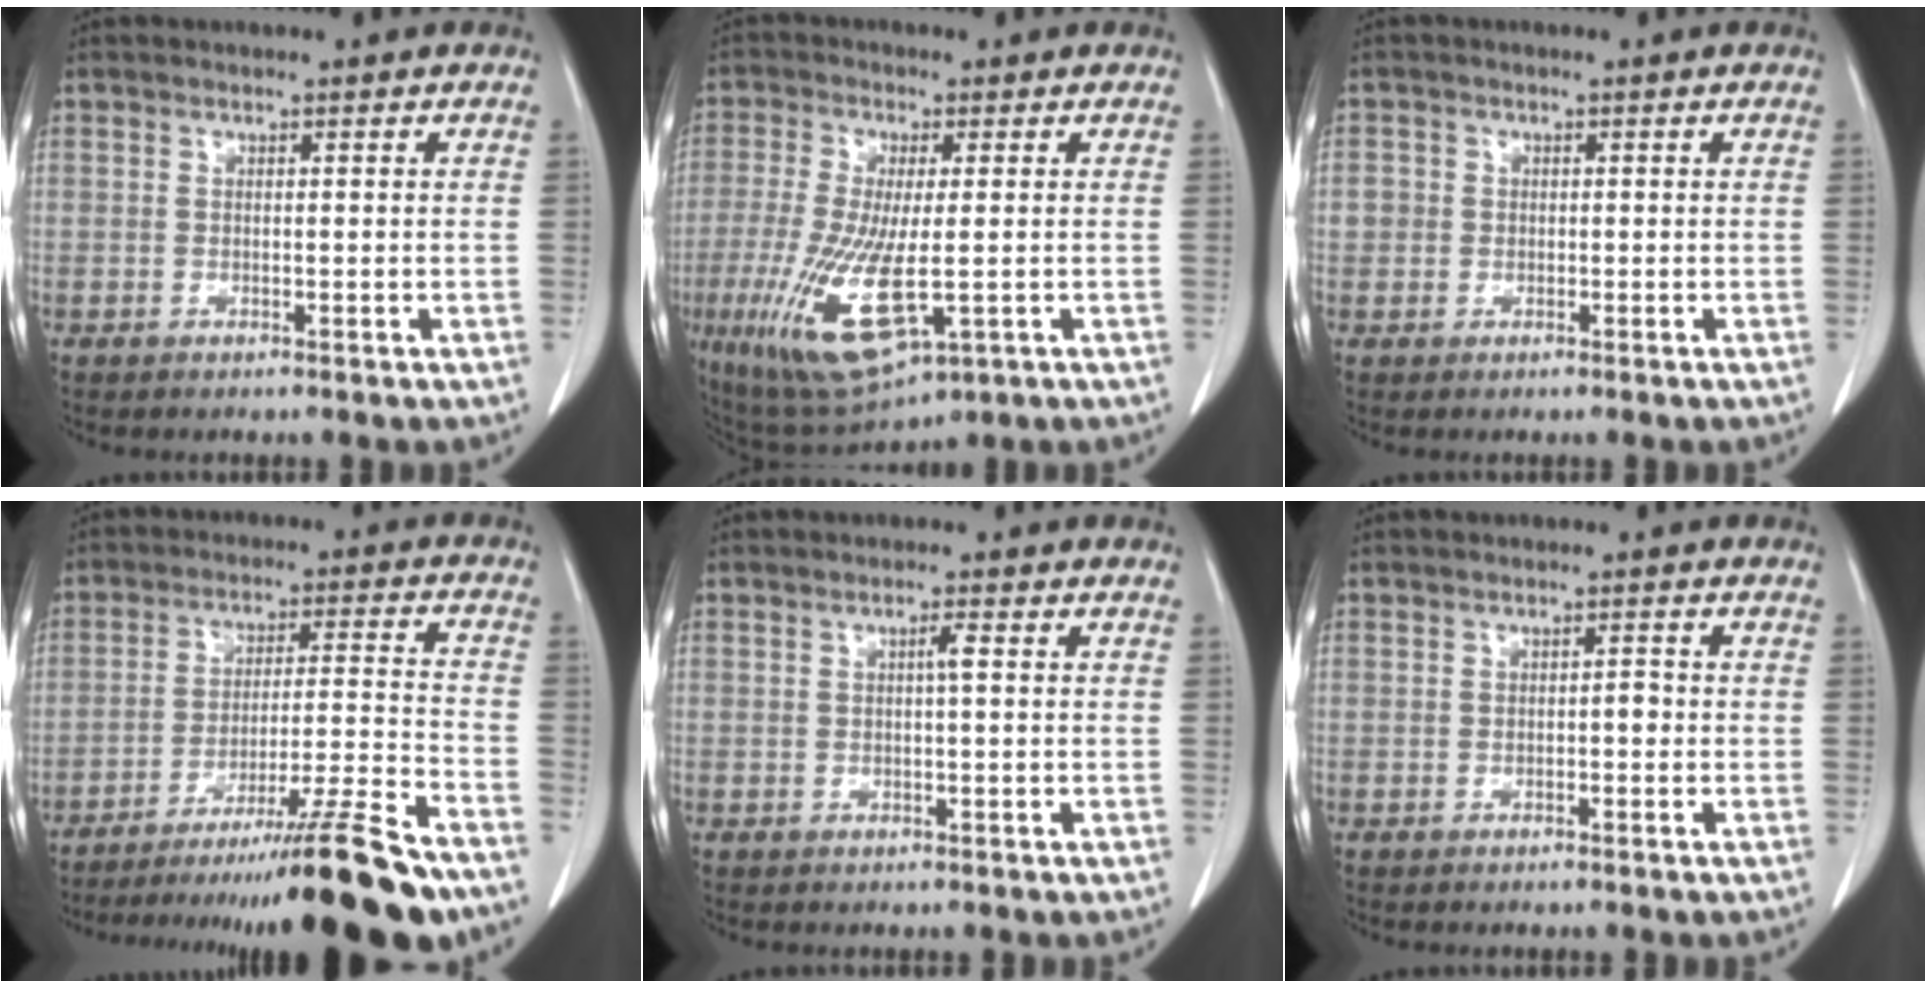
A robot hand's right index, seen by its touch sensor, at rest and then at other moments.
{"total": 13.5, "force": [-3.3, 3.7, 12.5], "torque": [-0.253, -0.033, -0.046]}
{"total": 2.2, "force": [0.0, 2.2, 0.3], "torque": [0.005, 0.007, 0.001]}
{"total": 19.4, "force": [-16.0, -1.8, 10.9], "torque": [-0.136, -0.013, -0.253]}
{"total": 1.4, "force": [0.2, 0.0, 1.4], "torque": [-0.026, 0.002, 0.002]}
{"total": 1.1, "force": [-0.3, 0.4, 1.0], "torque": [-0.012, 0.004, -0.005]}